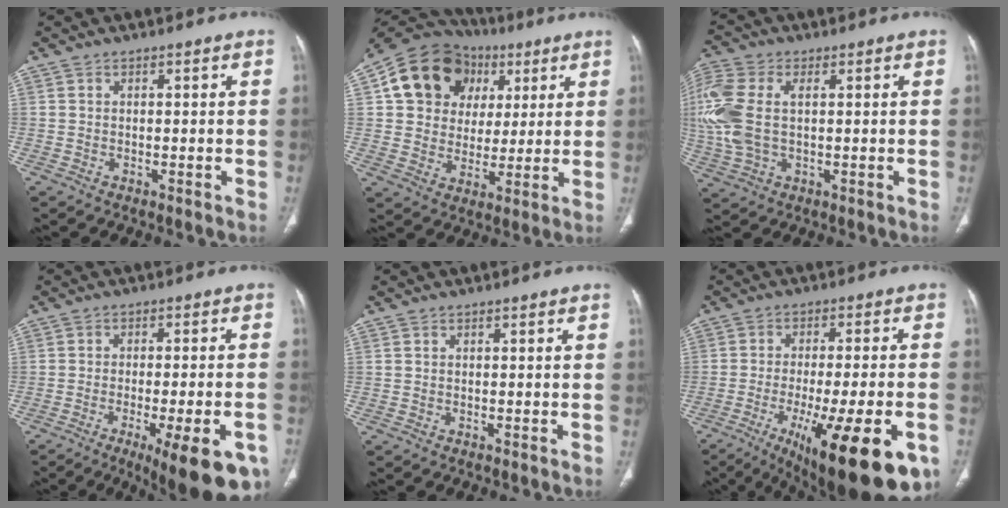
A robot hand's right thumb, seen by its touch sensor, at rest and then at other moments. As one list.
[{"total": 18.1, "force": [6.3, 15.0, 8.0], "torque": [-0.100, 0.021, 0.109]}, {"total": 13.3, "force": [1.6, 7.9, 10.6], "torque": [-0.281, 0.016, 0.034]}, {"total": 17.6, "force": [-9.2, 5.0, 14.2], "torque": [-0.139, 0.018, -0.123]}, {"total": 0.0}, {"total": 22.9, "force": [-10.3, 6.3, 19.5], "torque": [-0.244, 0.005, -0.142]}]